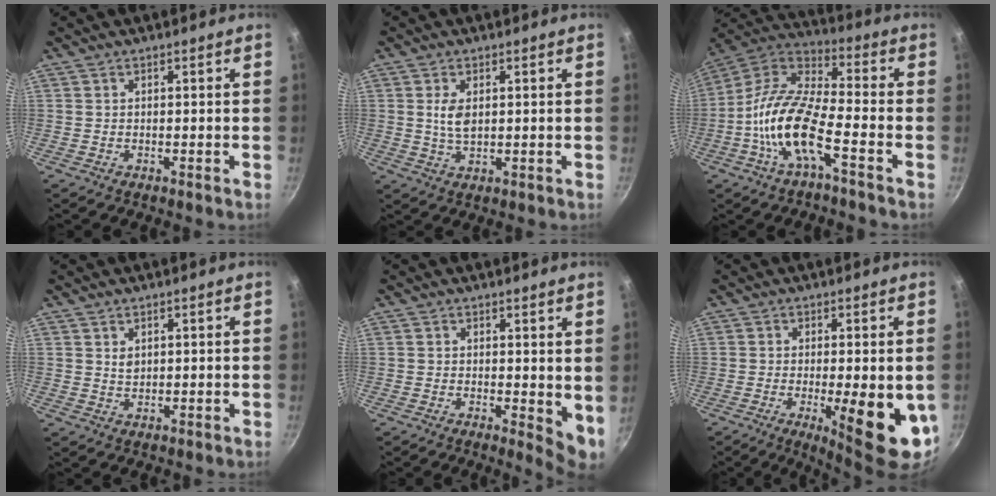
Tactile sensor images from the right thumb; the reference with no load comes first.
{"total": 4.2, "force": [0.9, 2.1, 3.4], "torque": [-0.065, -0.011, 0.021]}
{"total": 15.0, "force": [-5.6, 4.9, 13.0], "torque": [-0.253, 0.048, -0.127]}
{"total": 1.7, "force": [0.9, 1.0, 1.1], "torque": [-0.016, -0.007, 0.019]}
{"total": 5.1, "force": [0.7, 2.3, 4.6], "torque": [-0.052, -0.010, 0.009]}
{"total": 13.6, "force": [-3.2, 3.8, 12.6], "torque": [-0.153, -0.005, -0.033]}